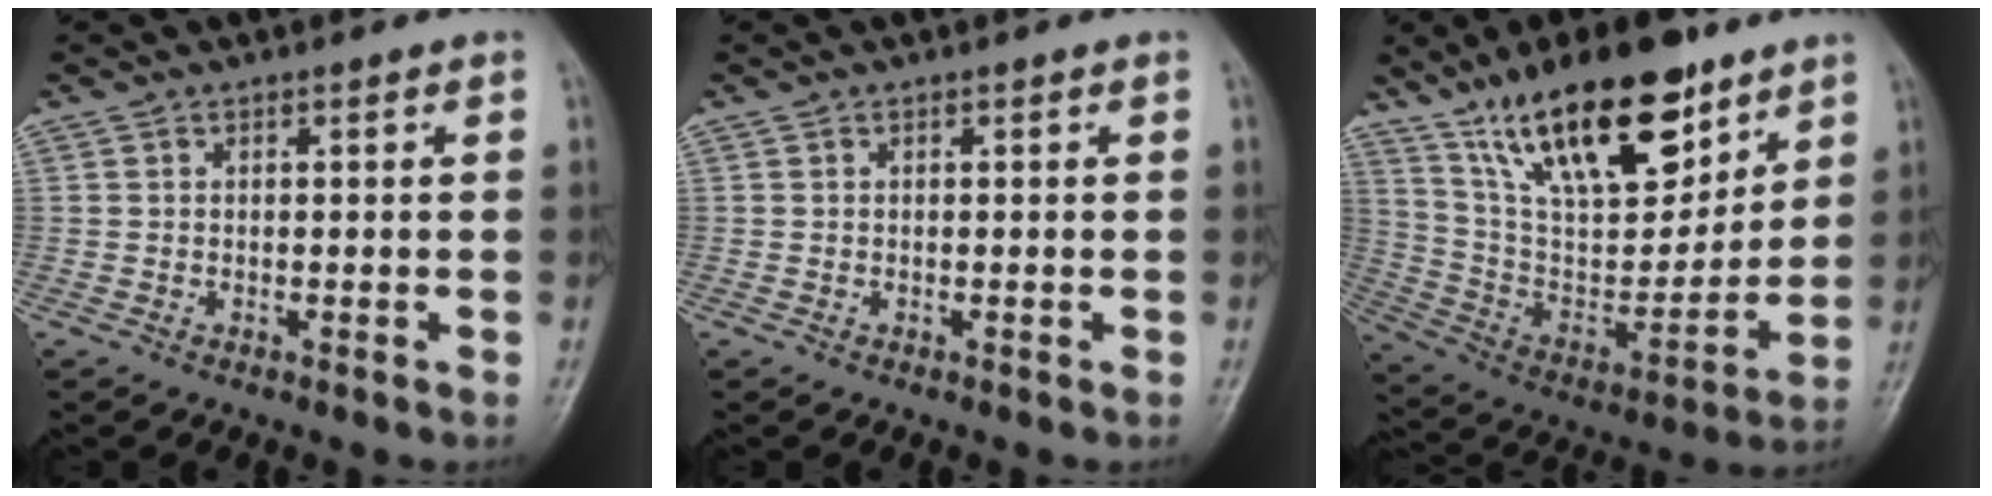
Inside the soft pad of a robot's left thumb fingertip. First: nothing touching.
{"total": 0.0}
{"total": 25.0, "force": [15.8, 10.2, 16.5], "torque": [-0.233, -0.054, 0.284]}